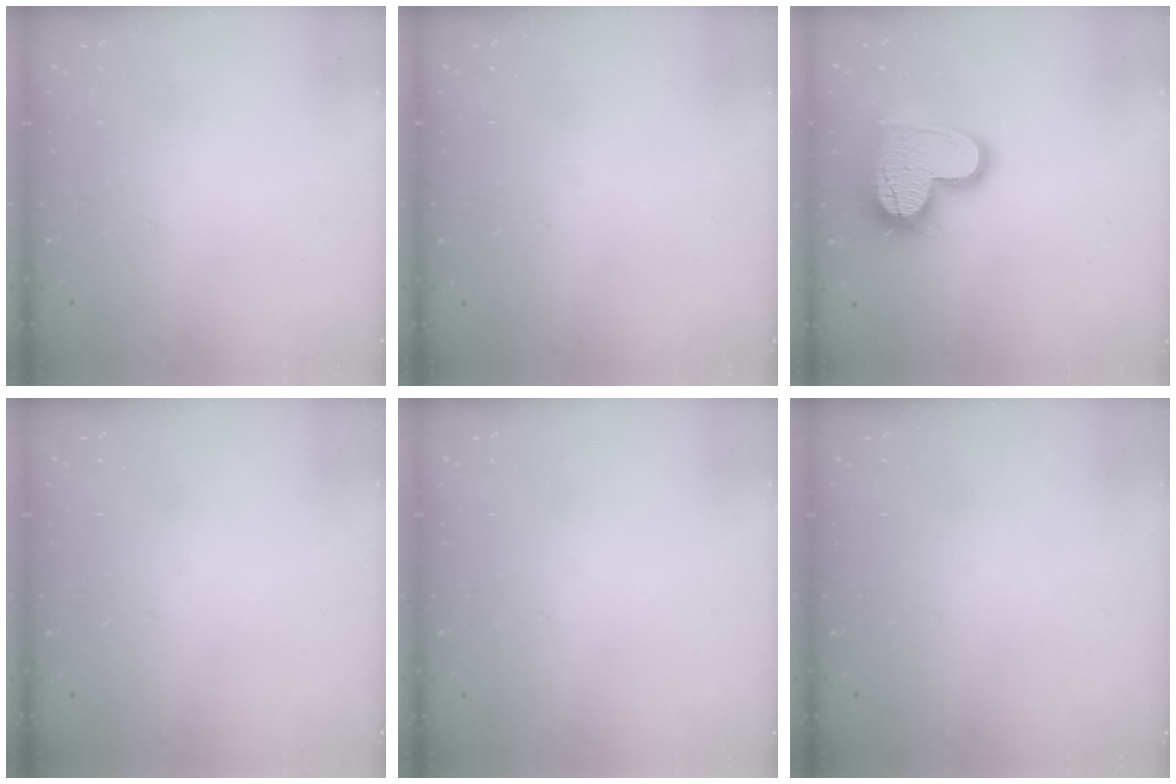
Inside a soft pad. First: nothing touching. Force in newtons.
{"total": 0.8, "press": 0.5, "slide": 0.6}
{"total": 16.6, "press": 16.5, "slide": 1.6}
{"total": 0.0}
{"total": 0.0}
{"total": 0.0}